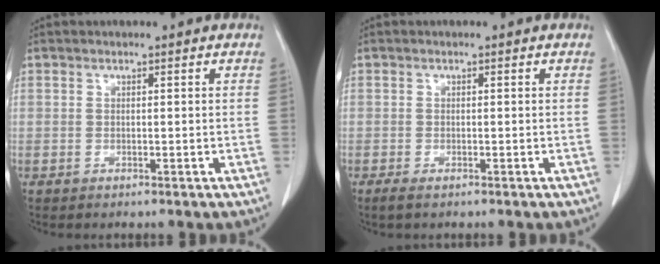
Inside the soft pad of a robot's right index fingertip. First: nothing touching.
{"total": 1.2, "force": [-0.5, 0.1, 1.1], "torque": [-0.024, -0.005, -0.008]}